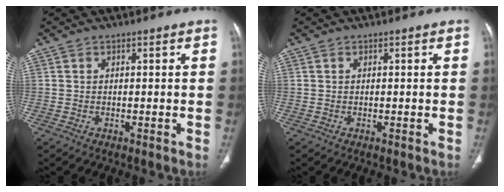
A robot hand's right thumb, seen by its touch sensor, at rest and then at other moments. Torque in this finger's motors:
{"motor_torque": [-0.11, 0.37, 0.06, -0.12, -0.01]}